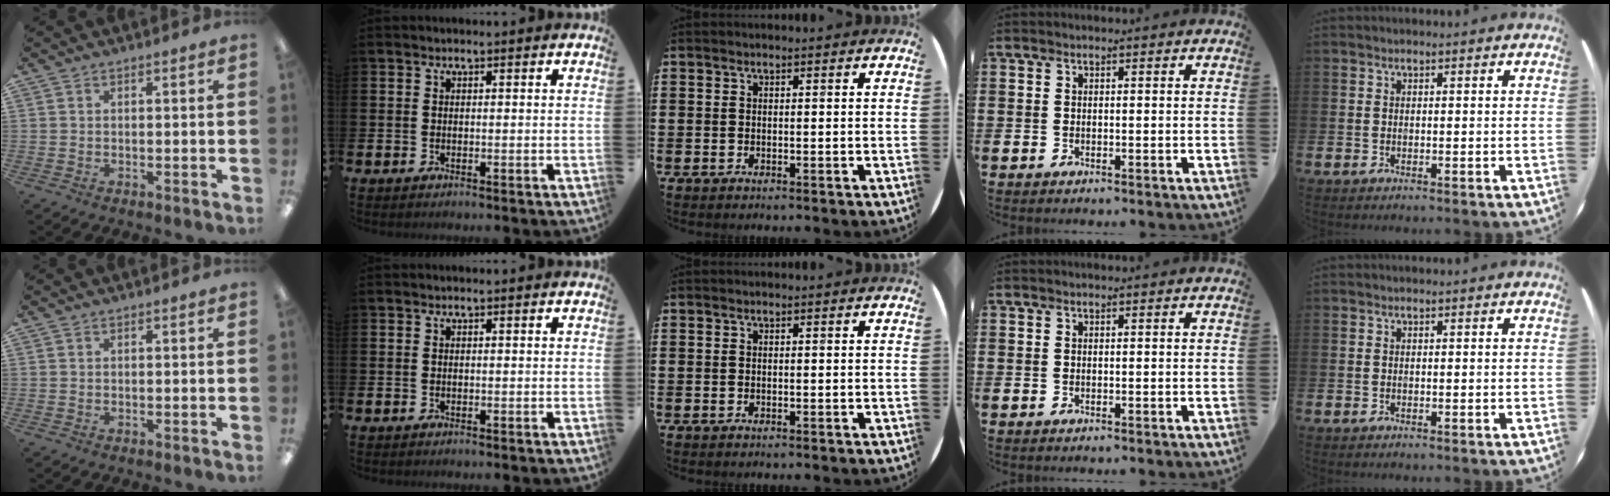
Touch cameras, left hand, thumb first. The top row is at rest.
{}